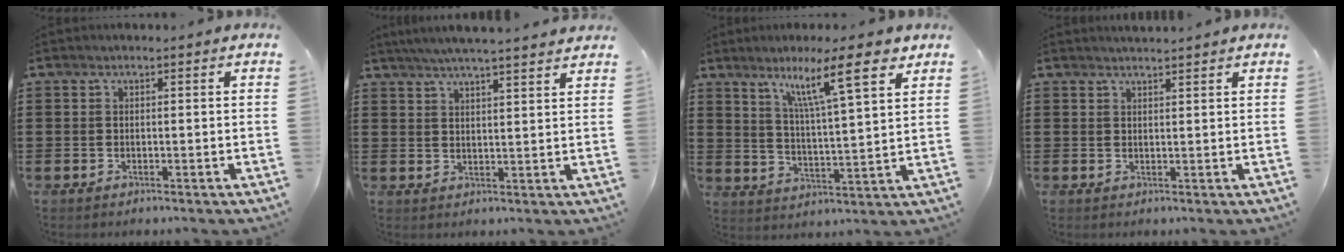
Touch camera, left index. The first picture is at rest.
{"total": 4.3, "force": [3.9, -0.7, 1.6], "torque": [-0.042, -0.014, 0.069]}
{"total": 11.2, "force": [7.0, 1.1, 8.6], "torque": [-0.152, -0.028, 0.109]}
{"total": 1.3, "force": [1.3, -0.2, 0.1], "torque": [-0.004, -0.001, 0.026]}